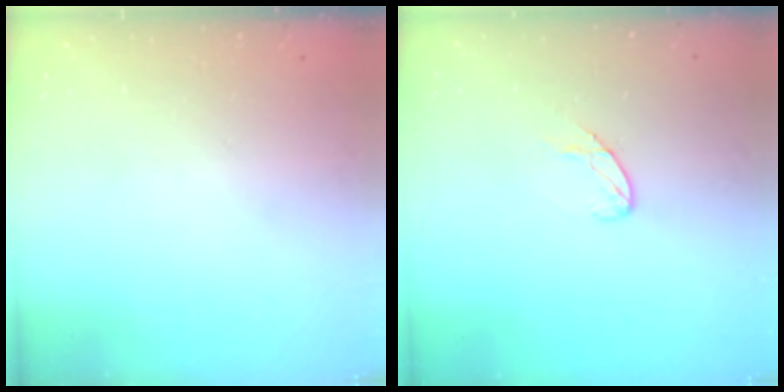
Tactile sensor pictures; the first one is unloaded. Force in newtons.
{"total": 6.0, "press": 6.0, "slide": 0.4}